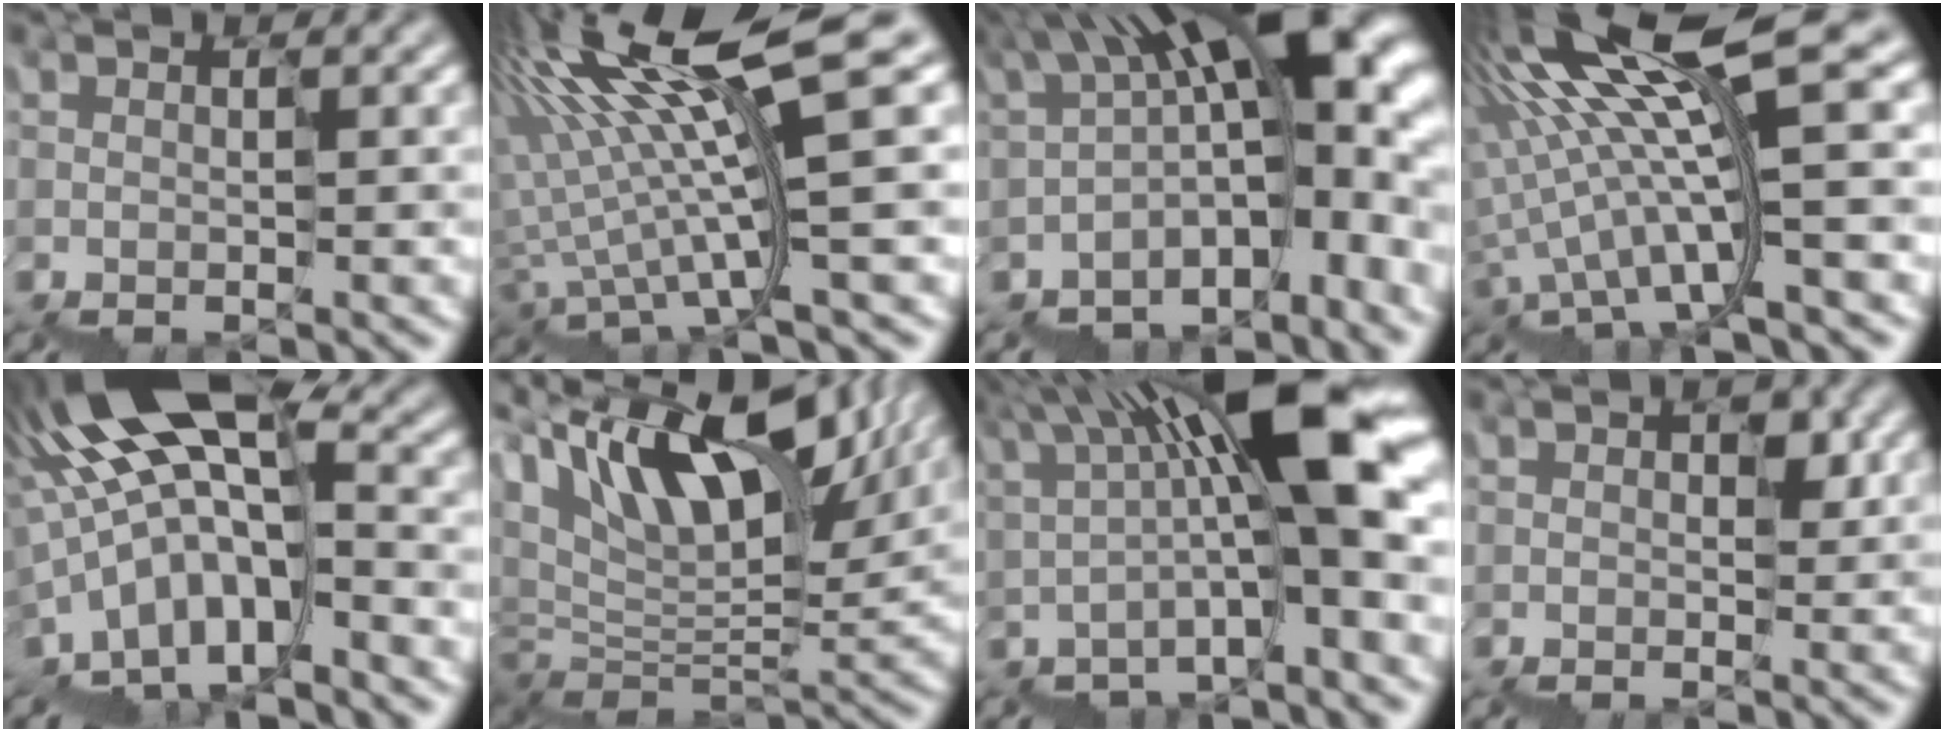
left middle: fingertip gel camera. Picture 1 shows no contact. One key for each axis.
{"total": 10.8, "fx": 4.3, "fy": 1.3, "fz": 9.8, "tx": -0.180, "ty": 0.022, "tz": 0.098}
{"total": 12.7, "fx": -1.3, "fy": 5.7, "fz": 11.3, "tx": -0.152, "ty": 0.029, "tz": -0.007}
{"total": 9.9, "fx": 1.8, "fy": 1.7, "fz": 9.6, "tx": -0.186, "ty": 0.025, "tz": 0.049}
{"total": 10.7, "fx": -2.2, "fy": 3.9, "fz": 9.7, "tx": -0.171, "ty": 0.035, "tz": -0.034}
{"total": 12.6, "fx": 6.9, "fy": 6.4, "fz": 8.4, "tx": -0.166, "ty": 0.035, "tz": 0.121}
{"total": 11.0, "fx": 2.0, "fy": 2.5, "fz": 10.5, "tx": -0.150, "ty": 0.037, "tz": 0.034}
{"total": 1.9, "fx": 0.8, "fy": 1.1, "fz": 1.3, "tx": -0.027, "ty": 0.011, "tz": 0.012}